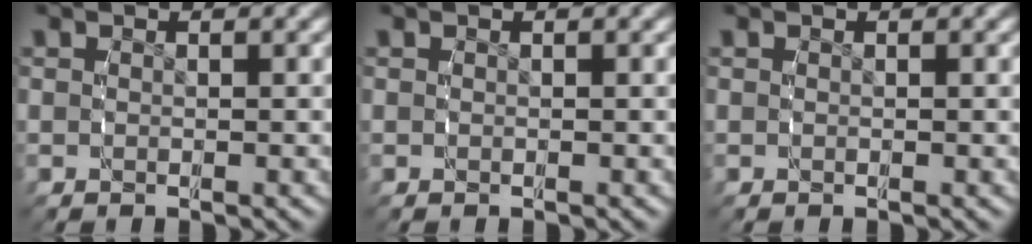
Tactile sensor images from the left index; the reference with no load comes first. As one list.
[{"total": 0.0}, {"total": 0.0}]